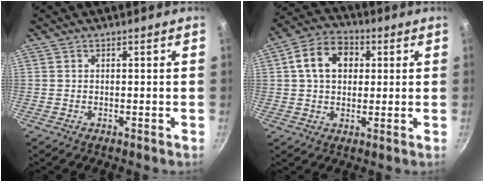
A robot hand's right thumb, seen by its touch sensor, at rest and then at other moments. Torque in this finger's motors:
{"motor_torque": [0.57, 1.47, 0.55, -0.48, 0.20]}